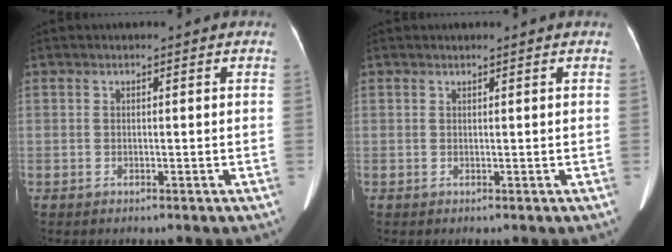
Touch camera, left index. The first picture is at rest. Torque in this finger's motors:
{"motor_torque": [-0.23, -0.02, -0.01, 0.00]}